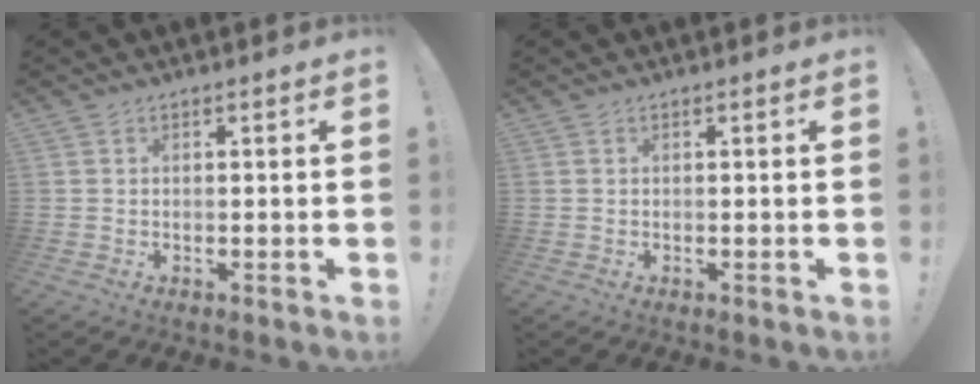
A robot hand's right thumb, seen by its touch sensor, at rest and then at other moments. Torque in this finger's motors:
{"motor_torque": [-0.02, -0.01, 0.05, -0.01, 0.00]}